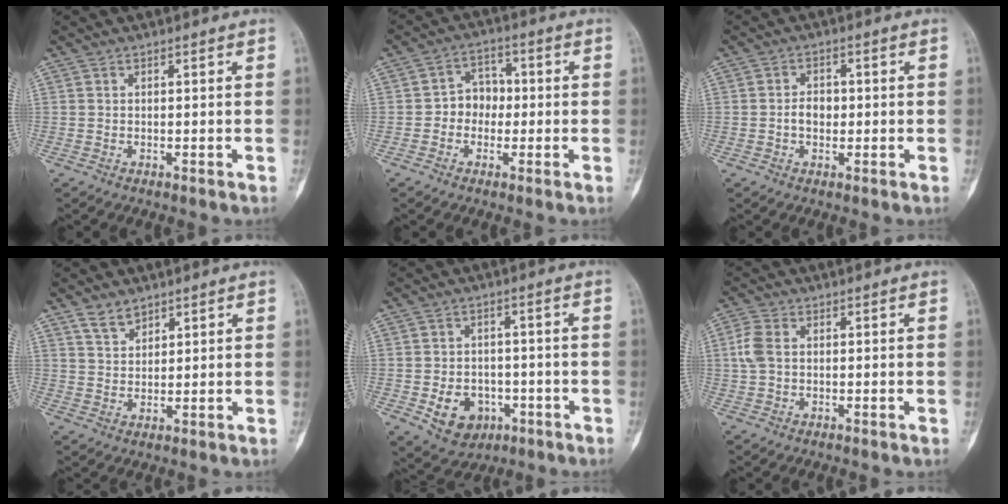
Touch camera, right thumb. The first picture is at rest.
{"total": 5.8, "force": [-0.7, 4.9, 3.0], "torque": [-0.011, 0.021, -0.025]}
{"total": 3.4, "force": [-0.3, 2.5, 2.3], "torque": [-0.025, 0.008, -0.011]}
{"total": 3.9, "force": [3.0, 2.2, 1.4], "torque": [-0.011, -0.019, 0.061]}
{"total": 8.4, "force": [-2.8, 6.7, 4.3], "torque": [-0.045, 0.020, -0.032]}
{"total": 4.0, "force": [0.4, 2.8, 2.9], "torque": [-0.078, 0.011, 0.005]}